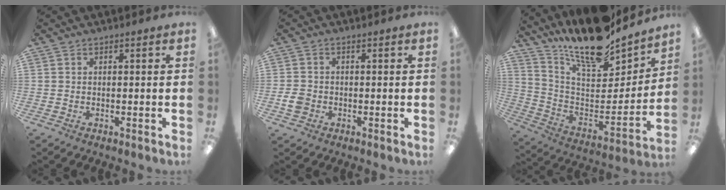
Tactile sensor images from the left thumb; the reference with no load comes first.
{"total": 3.3, "force": [-0.8, 2.8, 1.6], "torque": [-0.031, 0.006, -0.015]}
{"total": 17.7, "force": [15.6, 4.5, 7.1], "torque": [-0.132, -0.124, 0.270]}